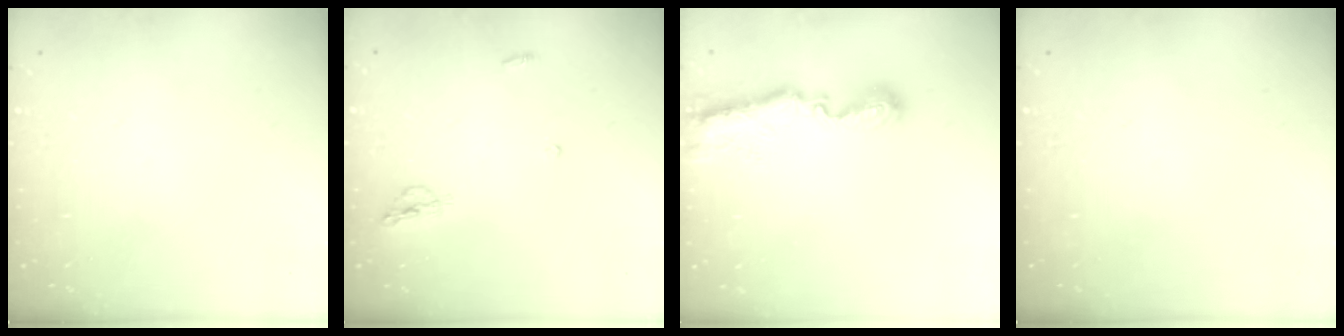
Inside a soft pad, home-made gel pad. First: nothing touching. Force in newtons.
{"total": 5.0, "press": 4.9, "slide": 0.2}
{"total": 9.2, "press": 9.2, "slide": 0.4}
{"total": 0.0}